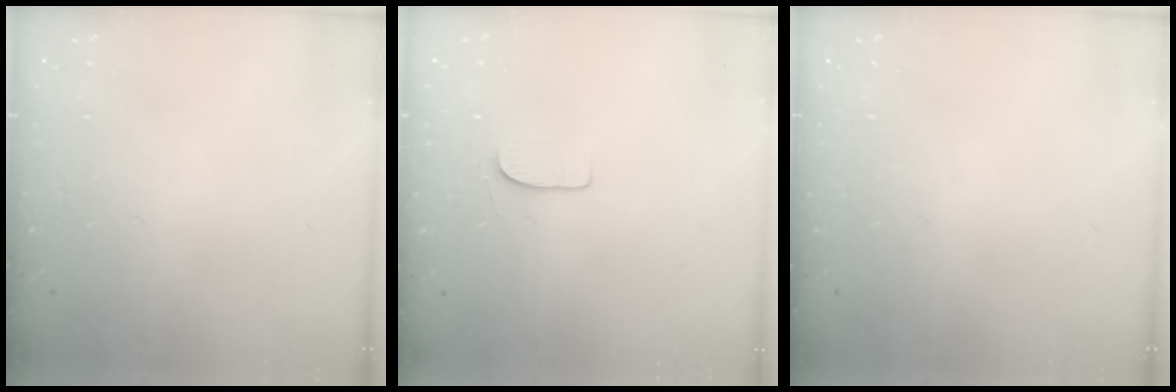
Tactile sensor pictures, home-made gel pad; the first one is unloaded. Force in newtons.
{"total": 4.5, "press": 4.5, "slide": 0.4}
{"total": 0.0}